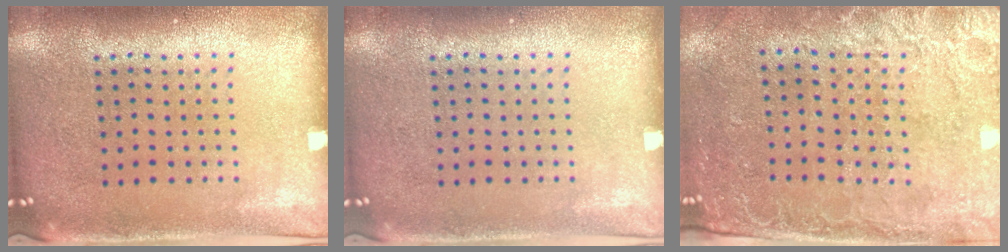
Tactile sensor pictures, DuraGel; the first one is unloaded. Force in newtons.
{"total": 0.0}
{"total": 2.6, "press": 2.2, "slide": 1.2}